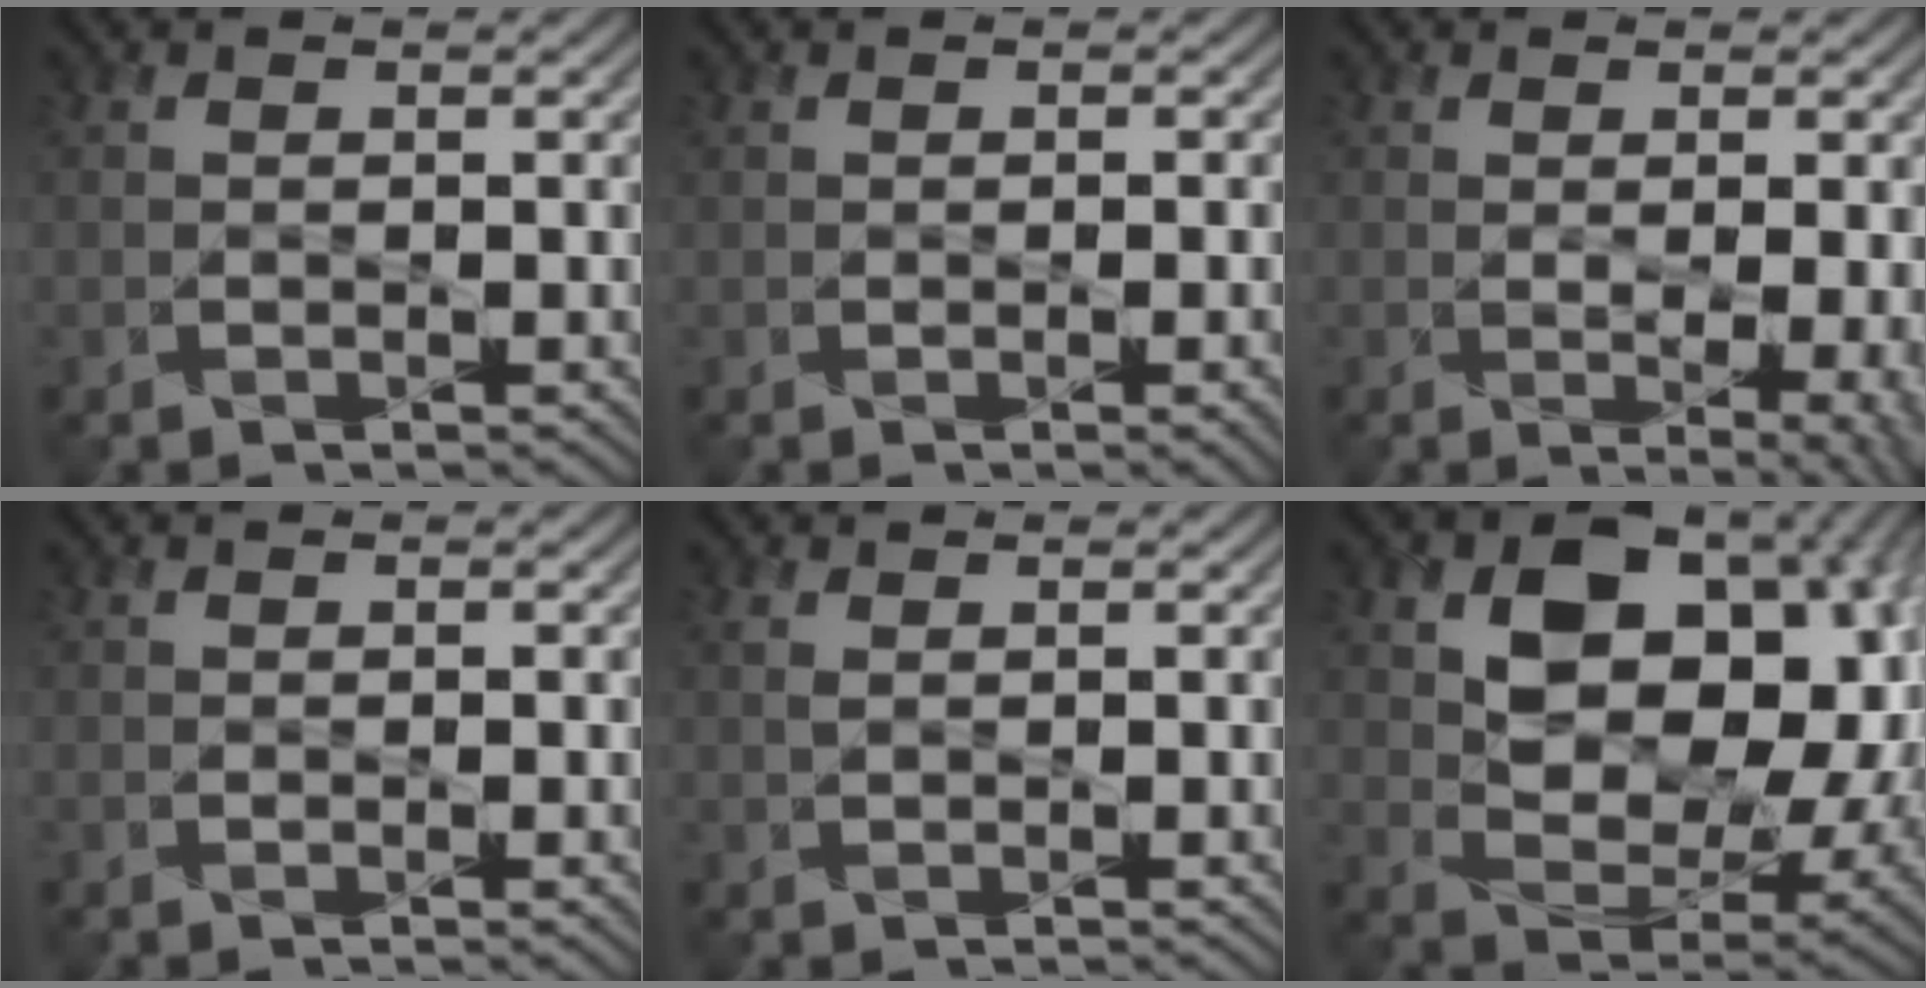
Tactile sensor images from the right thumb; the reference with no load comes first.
{"total": 1.9, "force": [-0.4, 0.3, 1.9], "torque": [-0.029, -0.002, -0.003]}
{"total": 4.7, "force": [-0.2, 1.3, 4.5], "torque": [-0.069, -0.009, 0.005]}
{"total": 0.8, "force": [0.0, 0.2, 0.7], "torque": [-0.010, -0.002, 0.000]}
{"total": 0.9, "force": [0.5, 0.4, 0.7], "torque": [-0.024, 0.002, 0.011]}
{"total": 14.5, "force": [2.9, 9.9, 10.2], "torque": [-0.180, -0.009, 0.060]}